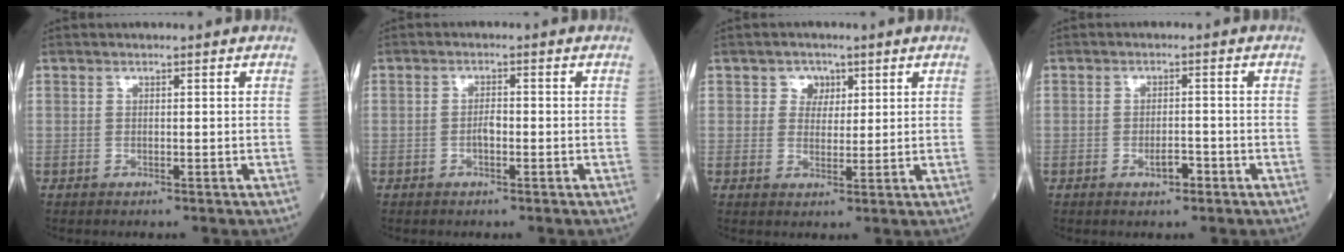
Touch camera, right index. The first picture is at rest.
{"total": 1.7, "force": [-0.5, 0.6, 1.5], "torque": [-0.022, 0.004, -0.012]}
{"total": 3.1, "force": [1.4, 2.6, 0.9], "torque": [-0.008, 0.003, 0.018]}
{"total": 2.4, "force": [-1.3, 0.9, 1.8], "torque": [-0.025, 0.003, -0.020]}